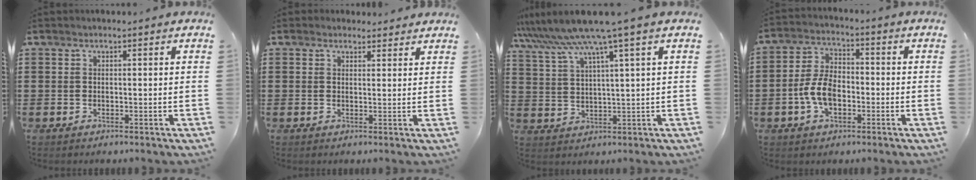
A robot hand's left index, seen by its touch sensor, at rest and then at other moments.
{"total": 2.1, "force": [1.8, 1.0, 0.2], "torque": [0.000, 0.001, 0.034]}
{"total": 7.6, "force": [5.5, -0.7, 5.1], "torque": [-0.117, -0.032, 0.094]}
{"total": 7.0, "force": [-2.0, 3.9, 5.5], "torque": [-0.128, 0.002, -0.043]}